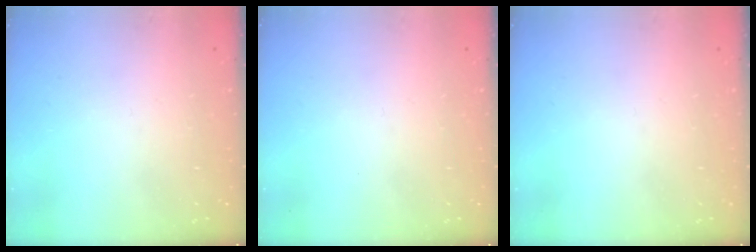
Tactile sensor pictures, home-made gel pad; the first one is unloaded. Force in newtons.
{"total": 0.0}
{"total": 0.0}